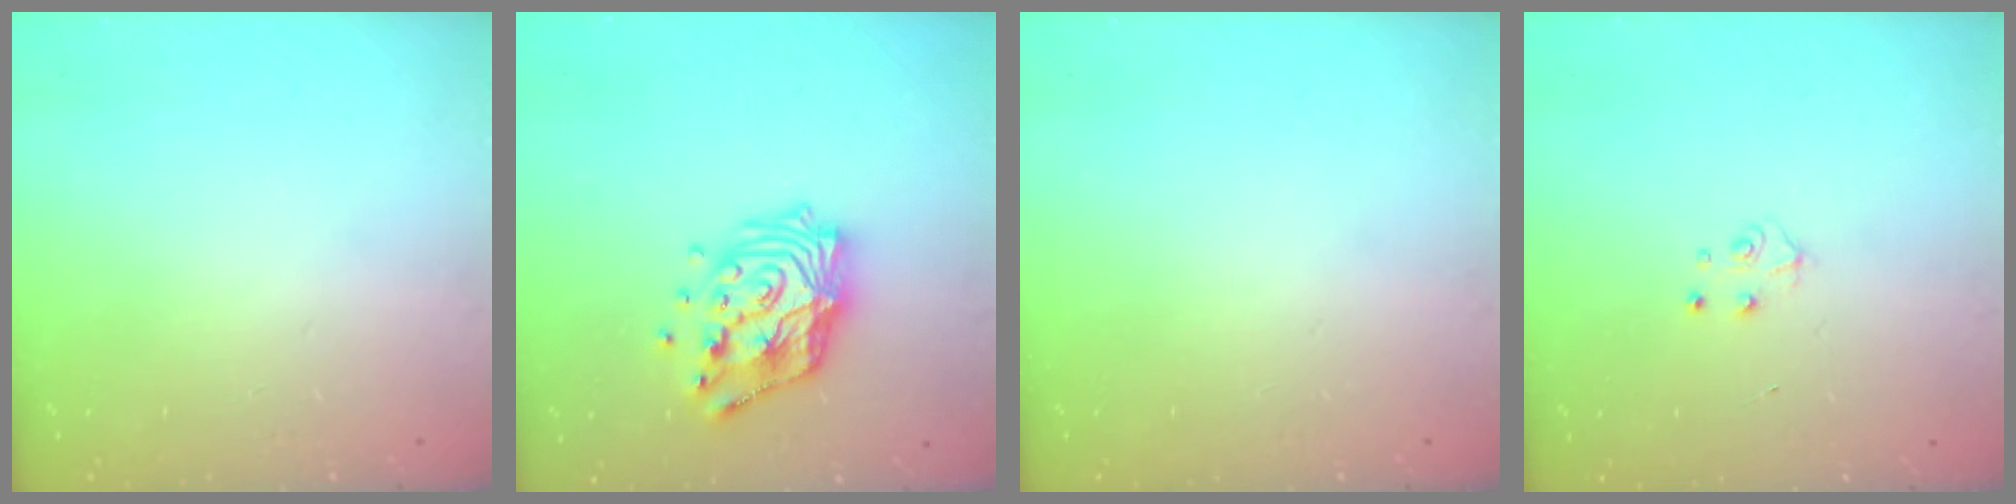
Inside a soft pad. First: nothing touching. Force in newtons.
{"total": 15.7, "press": 15.7, "slide": 1.4}
{"total": 0.0}
{"total": 4.0, "press": 4.0, "slide": 0.5}